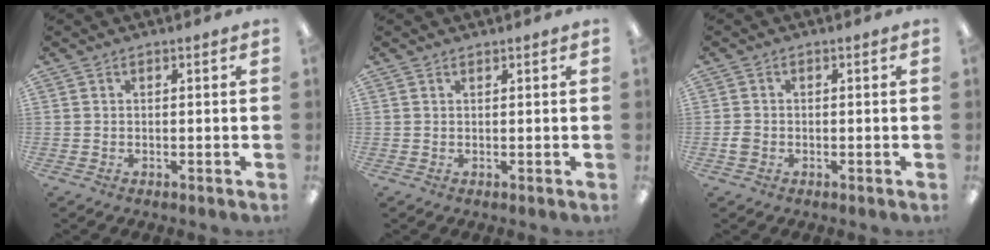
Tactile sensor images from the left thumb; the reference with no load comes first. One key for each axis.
{"total": 0.7, "fx": 0.7, "fy": 0.2, "fz": 0.0, "tx": -0.001, "ty": 0.000, "tz": 0.013}
{"total": 1.8, "fx": -0.4, "fy": 1.5, "fz": 0.9, "tx": -0.015, "ty": 0.003, "tz": -0.008}